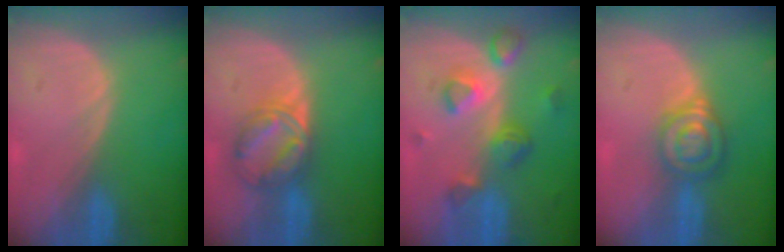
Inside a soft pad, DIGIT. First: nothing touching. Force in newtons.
{"total": 6.2, "press": 6.2, "slide": 0.1}
{"total": 7.7, "press": 6.9, "slide": 3.5}
{"total": 6.5, "press": 5.7, "slide": 3.2}